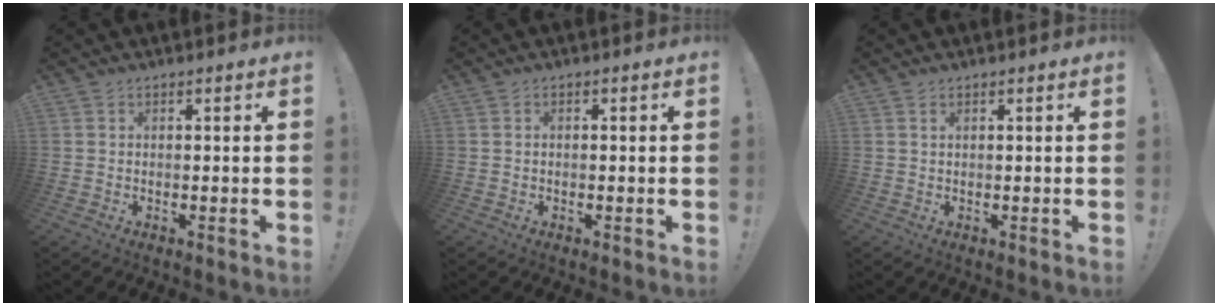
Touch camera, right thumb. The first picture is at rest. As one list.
[{"total": 0.6, "force": [-0.3, 0.4, 0.3], "torque": [-0.006, 0.001, -0.005]}, {"total": 0.7, "force": [0.4, 0.3, 0.5], "torque": [-0.005, 0.000, 0.007]}]